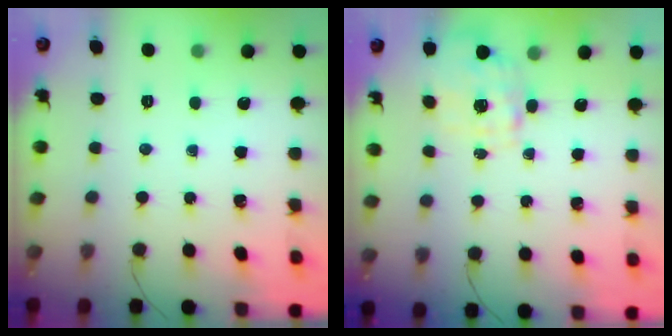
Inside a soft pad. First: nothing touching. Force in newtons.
{"total": 1.6, "press": 1.5, "slide": 0.5}